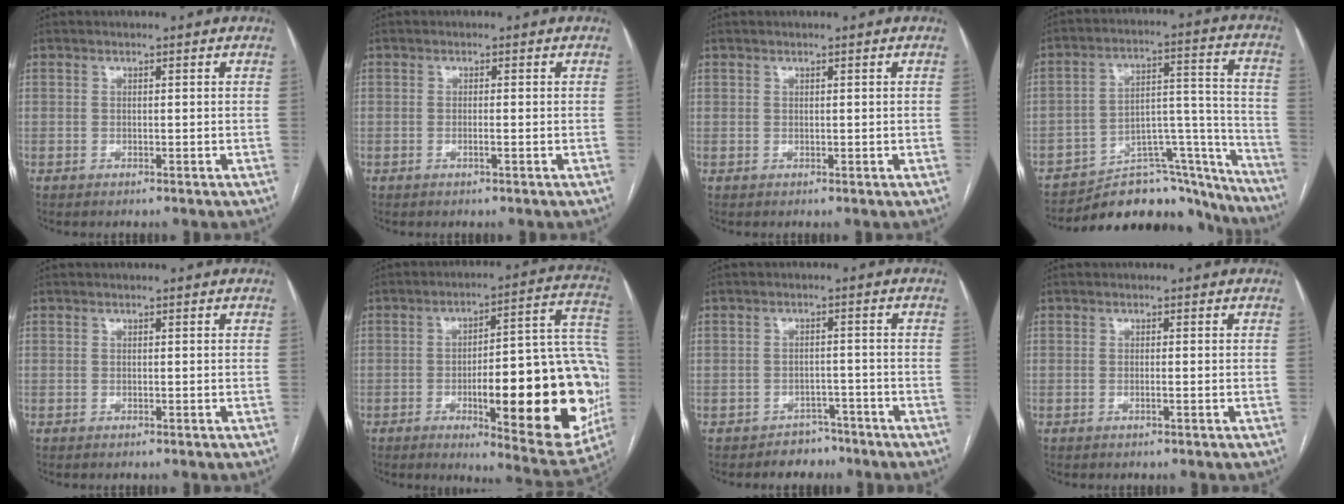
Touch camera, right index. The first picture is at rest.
{"total": 0.9, "force": [-0.4, -0.1, 0.8], "torque": [-0.016, 0.000, -0.007]}
{"total": 0.0}
{"total": 21.2, "force": [-19.3, 6.9, 5.5], "torque": [-0.028, 0.063, -0.272]}
{"total": 0.0}
{"total": 26.5, "force": [-5.7, 6.1, 25.2], "torque": [-0.267, 0.019, -0.062]}
{"total": 3.6, "force": [-2.7, 2.4, -0.2], "torque": [0.006, 0.012, -0.038]}
{"total": 0.7, "force": [-0.3, -0.1, 0.6], "torque": [-0.012, 0.000, -0.005]}